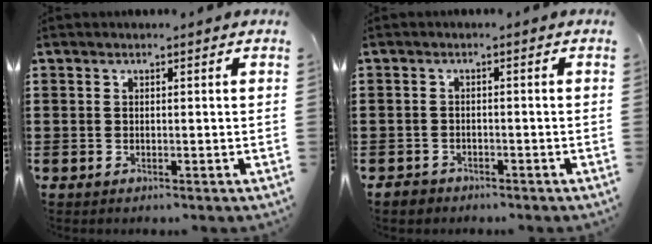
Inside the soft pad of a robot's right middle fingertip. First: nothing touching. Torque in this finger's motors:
{"motor_torque": [0.40, -0.03, 0.08, 0.02]}